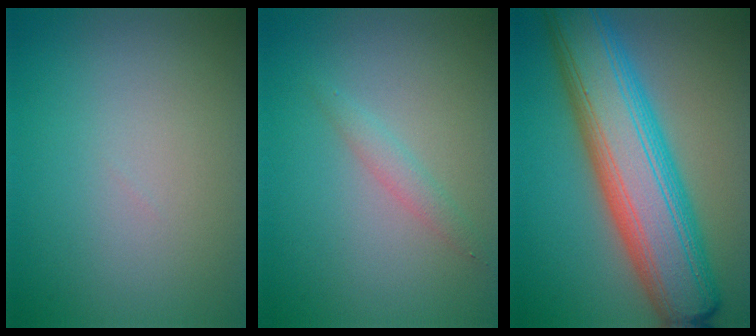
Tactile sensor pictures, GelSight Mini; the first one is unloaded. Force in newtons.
{"total": 1.4, "press": 1.4, "slide": 0.0}
{"total": 11.8, "press": 11.8, "slide": 0.4}